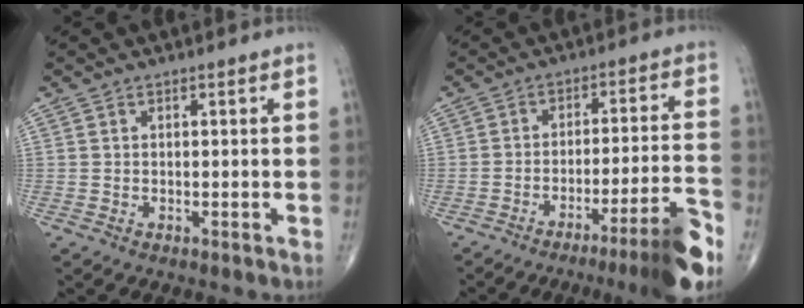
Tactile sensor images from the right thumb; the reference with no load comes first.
{"total": 12.7, "force": [-7.9, 1.0, 9.9], "torque": [-0.147, 0.047, -0.114]}